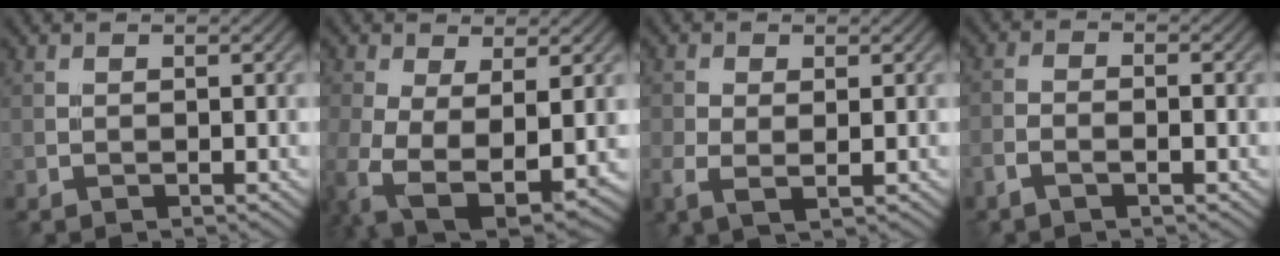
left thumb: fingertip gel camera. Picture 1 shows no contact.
{"total": 10.9, "force": [-2.6, 5.7, 8.9], "torque": [-0.211, -0.054, -0.025]}
{"total": 3.5, "force": [-0.3, 1.9, 2.9], "torque": [-0.077, -0.007, -0.007]}
{"total": 2.4, "force": [-1.4, 0.7, 1.9], "torque": [-0.043, 0.001, -0.033]}